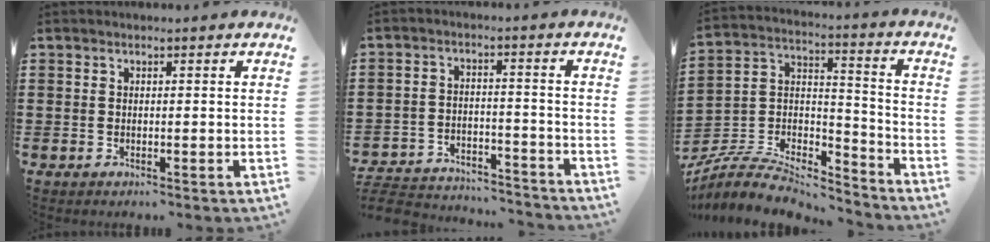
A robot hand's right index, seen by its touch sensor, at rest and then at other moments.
{"total": 5.5, "force": [-5.4, 0.7, 1.1], "torque": [-0.032, 0.001, -0.110]}
{"total": 8.0, "force": [-7.2, 2.1, 2.8], "torque": [-0.061, 0.007, -0.144]}